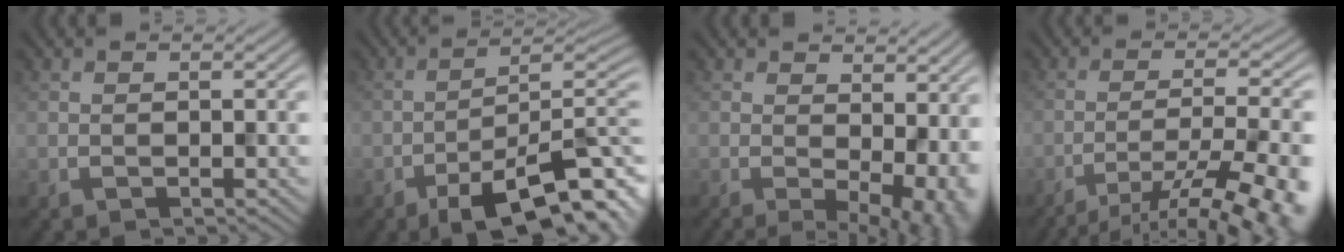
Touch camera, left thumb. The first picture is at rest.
{"total": 12.1, "force": [-7.6, 3.5, 8.8], "torque": [-0.126, -0.002, -0.115]}
{"total": 7.1, "force": [0.6, 3.5, 6.2], "torque": [-0.063, -0.003, 0.039]}
{"total": 13.6, "force": [-9.9, 3.2, 8.8], "torque": [-0.098, -0.005, -0.124]}